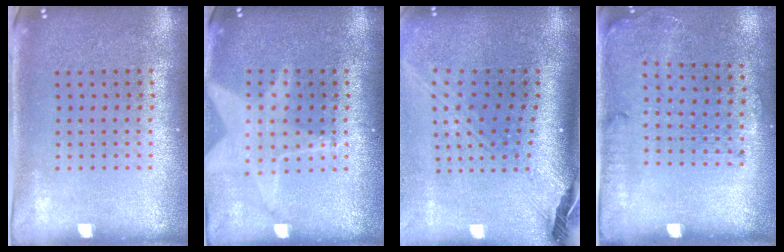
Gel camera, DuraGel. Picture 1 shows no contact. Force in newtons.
{"total": 1.3, "press": 1.3, "slide": 0.1}
{"total": 2.8, "press": 2.1, "slide": 1.9}
{"total": 1.7, "press": 1.2, "slide": 1.2}